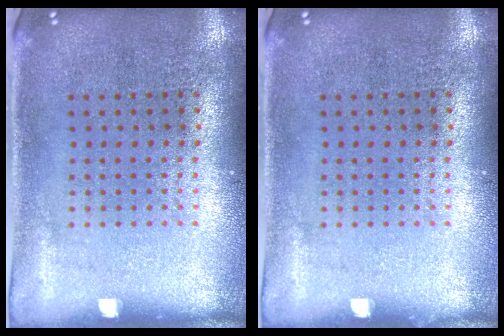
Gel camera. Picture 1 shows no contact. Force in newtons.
{"total": 0.0}